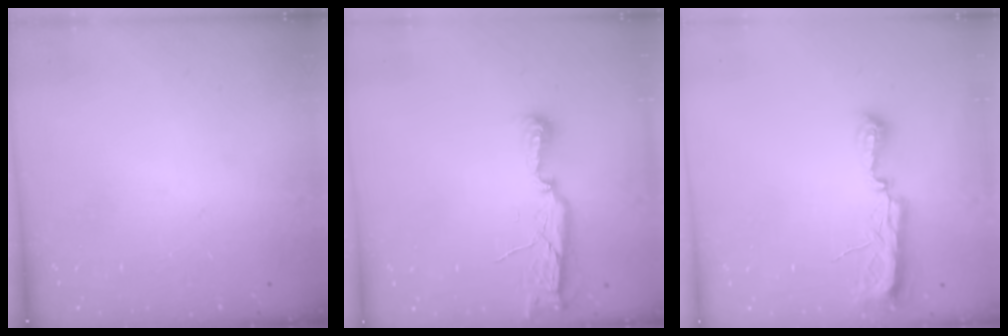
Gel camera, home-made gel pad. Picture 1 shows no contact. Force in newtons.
{"total": 9.0, "press": 7.8, "slide": 4.5}
{"total": 7.7, "press": 7.7, "slide": 0.7}